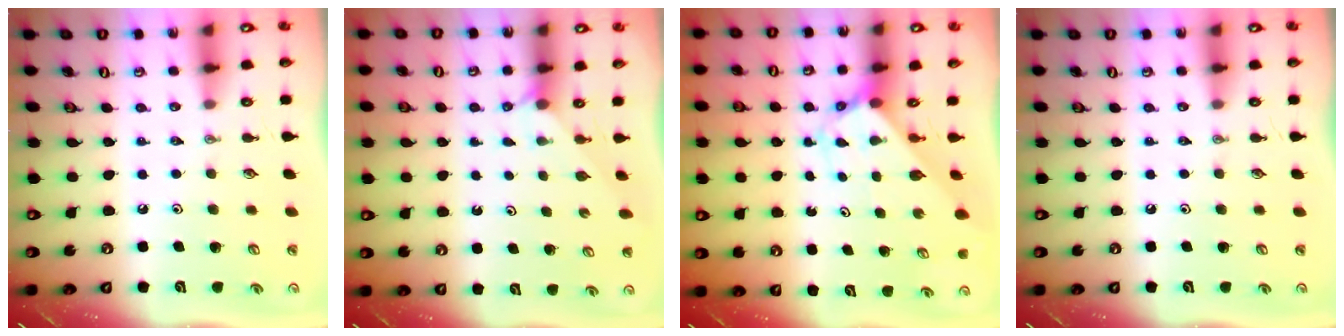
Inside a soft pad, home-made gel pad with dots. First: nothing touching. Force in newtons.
{"total": 2.5, "press": 2.5, "slide": 0.2}
{"total": 2.6, "press": 2.6, "slide": 0.2}
{"total": 0.0}